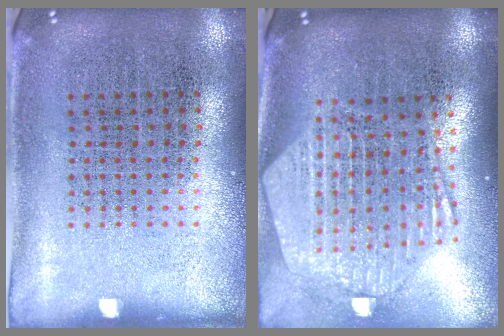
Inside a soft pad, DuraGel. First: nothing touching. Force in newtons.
{"total": 2.7, "press": 2.2, "slide": 1.5}